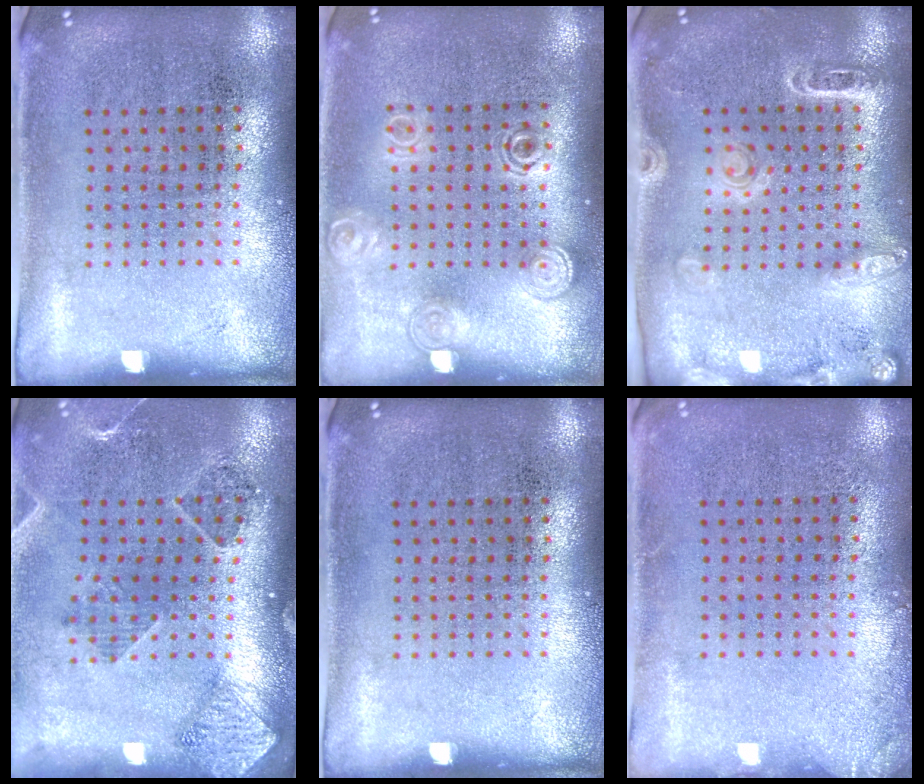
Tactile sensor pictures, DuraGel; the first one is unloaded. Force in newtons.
{"total": 1.5, "press": 1.2, "slide": 0.9}
{"total": 1.8, "press": 1.7, "slide": 0.4}
{"total": 1.5, "press": 1.5, "slide": 0.3}
{"total": 0.0}
{"total": 1.1, "press": 1.0, "slide": 0.2}